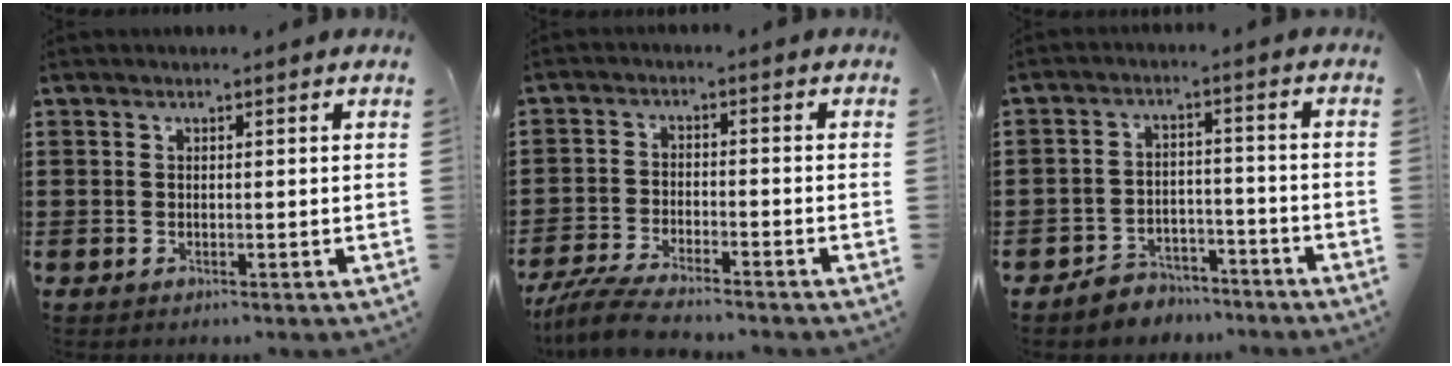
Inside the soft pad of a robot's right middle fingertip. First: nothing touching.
{"total": 5.2, "force": [-4.8, 0.5, 2.0], "torque": [-0.053, -0.009, -0.098]}
{"total": 4.2, "force": [-4.0, 1.2, -0.1], "torque": [-0.004, 0.008, -0.085]}